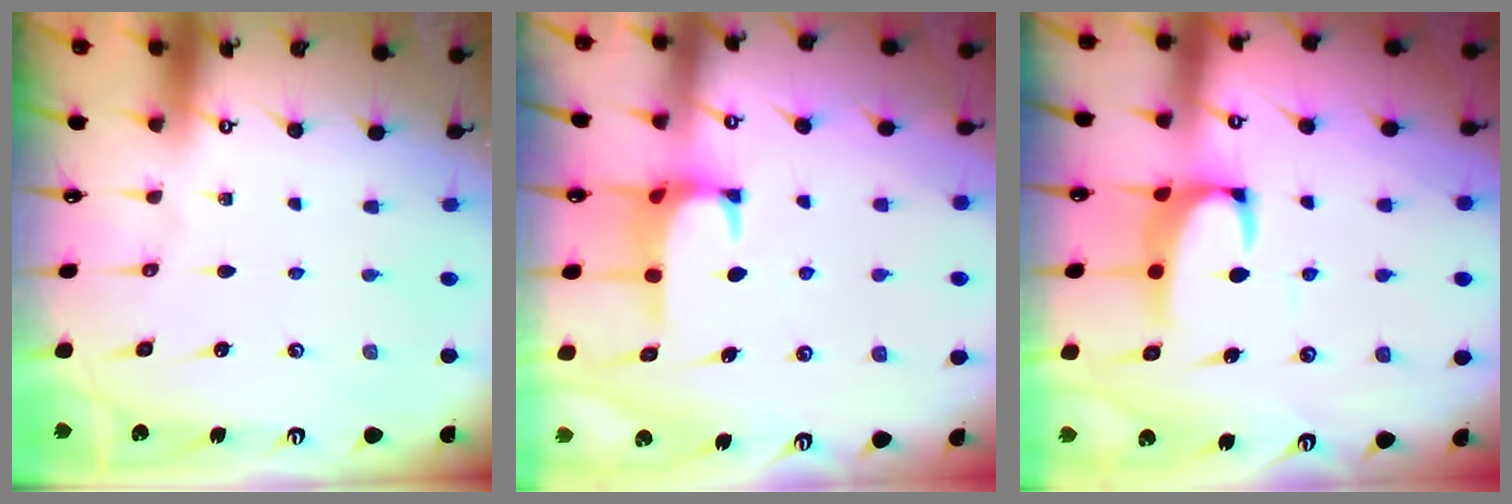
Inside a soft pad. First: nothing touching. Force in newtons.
{"total": 1.2, "press": 1.1, "slide": 0.6}
{"total": 2.2, "press": 2.0, "slide": 0.9}